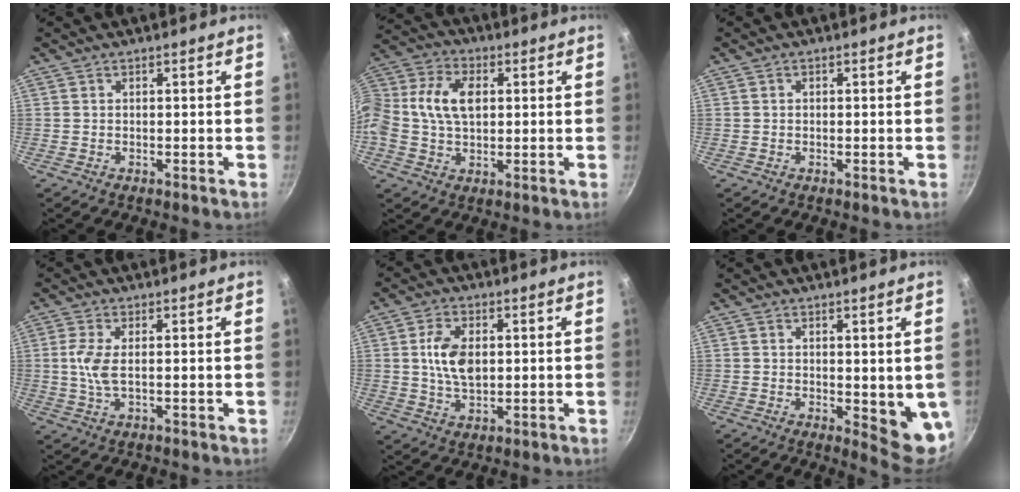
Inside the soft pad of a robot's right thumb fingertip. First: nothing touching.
{"total": 12.8, "force": [1.2, 8.9, 9.2], "torque": [-0.161, 0.023, 0.003]}
{"total": 0.5, "force": [-0.1, 0.5, 0.2], "torque": [-0.002, 0.003, -0.002]}
{"total": 4.8, "force": [0.5, 1.8, 4.4], "torque": [-0.103, 0.001, 0.009]}
{"total": 8.1, "force": [1.1, 4.9, 6.4], "torque": [-0.107, -0.002, 0.019]}
{"total": 7.1, "force": [0.4, 2.7, 6.6], "torque": [-0.070, -0.016, 0.012]}